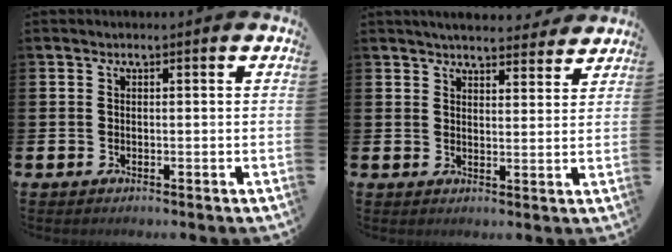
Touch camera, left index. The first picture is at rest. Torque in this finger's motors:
{"motor_torque": [0.89, -1.25, 0.26, 0.10]}